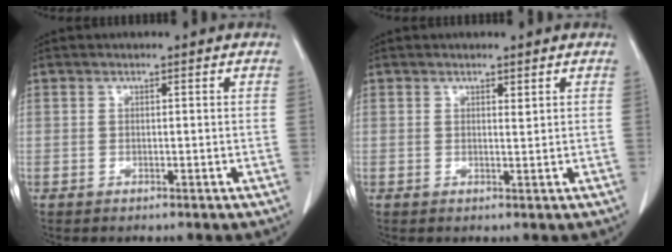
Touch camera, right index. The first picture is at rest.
{"total": 0.7, "force": [0.5, 0.1, 0.4], "torque": [-0.010, -0.005, 0.007]}